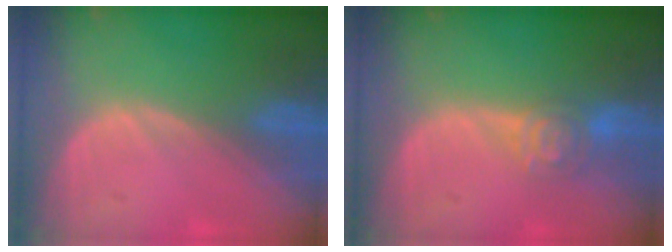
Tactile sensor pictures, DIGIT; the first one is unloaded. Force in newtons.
{"total": 4.6, "press": 4.0, "slide": 2.3}